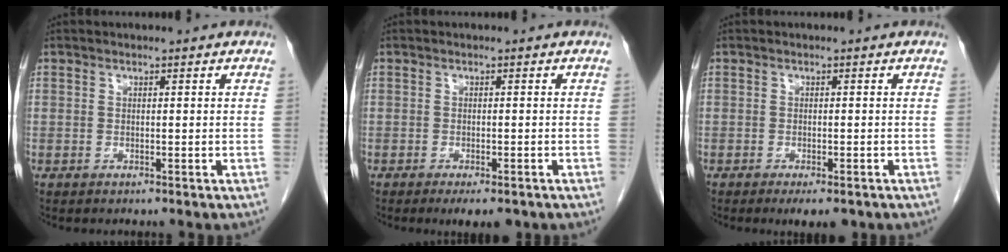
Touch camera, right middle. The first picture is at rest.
{"total": 4.2, "force": [-3.0, 1.3, 2.7], "torque": [-0.031, -0.005, -0.038]}
{"total": 3.9, "force": [-2.7, 1.2, 2.6], "torque": [-0.030, -0.005, -0.034]}